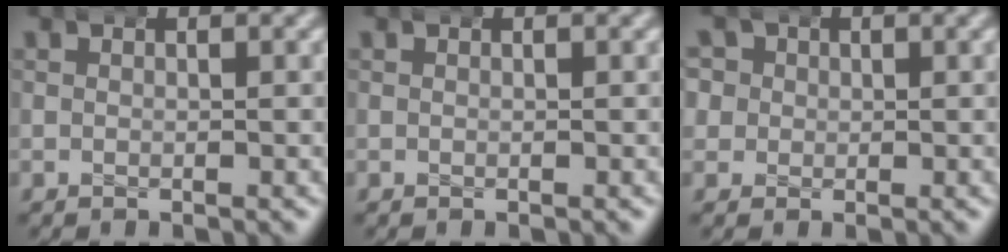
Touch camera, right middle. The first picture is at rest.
{"total": 0.0}
{"total": 3.3, "force": [0.7, 3.1, 1.0], "torque": [-0.034, -0.003, 0.010]}